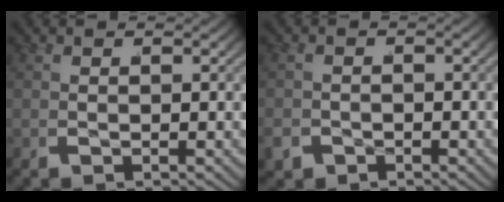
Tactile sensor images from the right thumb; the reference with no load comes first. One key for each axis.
{"total": 2.4, "fx": -1.9, "fy": 1.5, "fz": 0.1, "tx": -0.006, "ty": -0.010, "tz": -0.028}